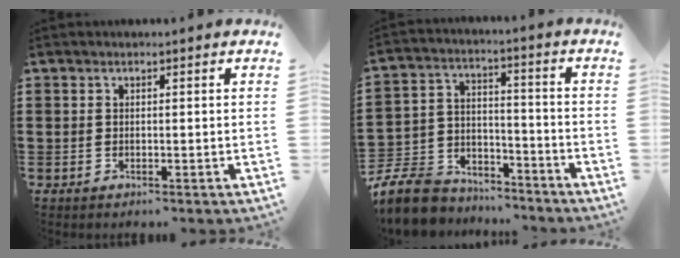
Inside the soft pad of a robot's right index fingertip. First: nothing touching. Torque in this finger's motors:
{"motor_torque": [-1.03, 1.11, -1.05, -0.21]}